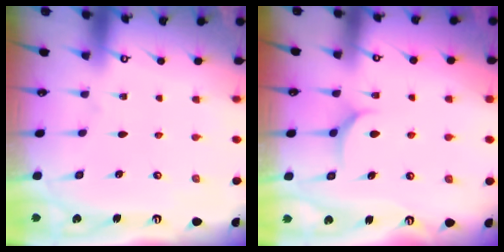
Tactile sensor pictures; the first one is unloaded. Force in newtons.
{"total": 6.1, "press": 6.1, "slide": 0.6}